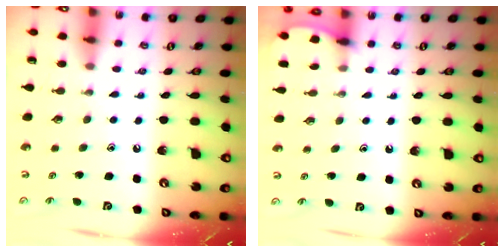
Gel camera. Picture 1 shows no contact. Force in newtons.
{"total": 2.6, "press": 2.6, "slide": 0.3}